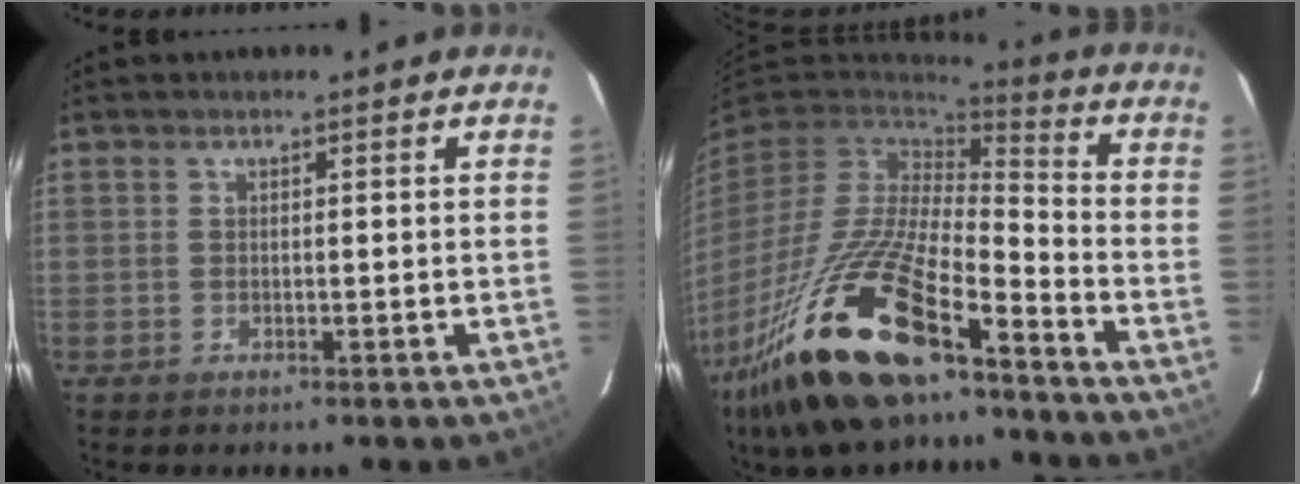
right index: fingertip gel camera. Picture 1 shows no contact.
{"total": 22.8, "force": [-14.6, 5.4, 16.7], "torque": [-0.341, -0.049, -0.269]}